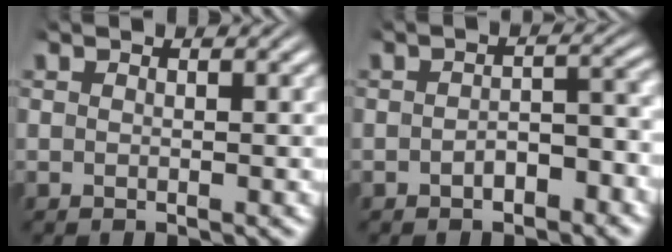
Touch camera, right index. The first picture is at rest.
{"total": 2.5, "force": [-1.7, 1.0, 1.5], "torque": [-0.012, -0.002, -0.028]}